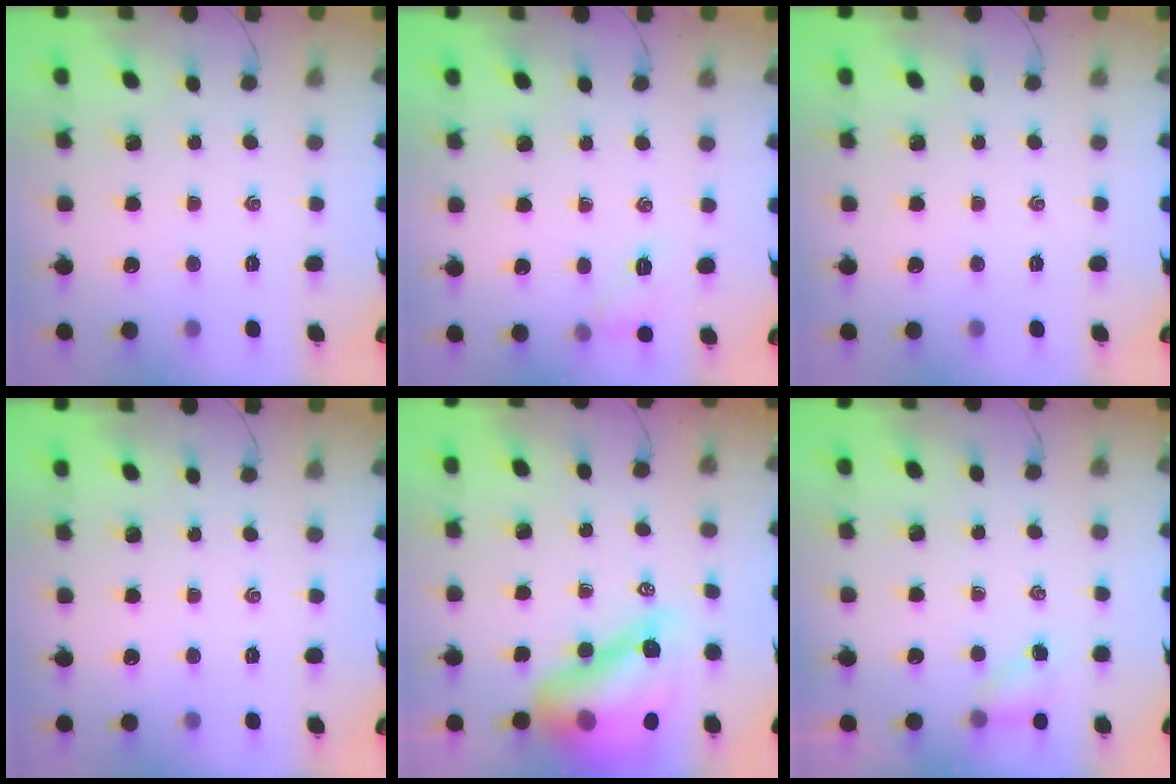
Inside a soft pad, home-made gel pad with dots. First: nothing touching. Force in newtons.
{"total": 7.0, "press": 6.9, "slide": 1.1}
{"total": 0.0}
{"total": 0.0}
{"total": 17.4, "press": 16.6, "slide": 5.1}
{"total": 3.5, "press": 3.3, "slide": 1.0}